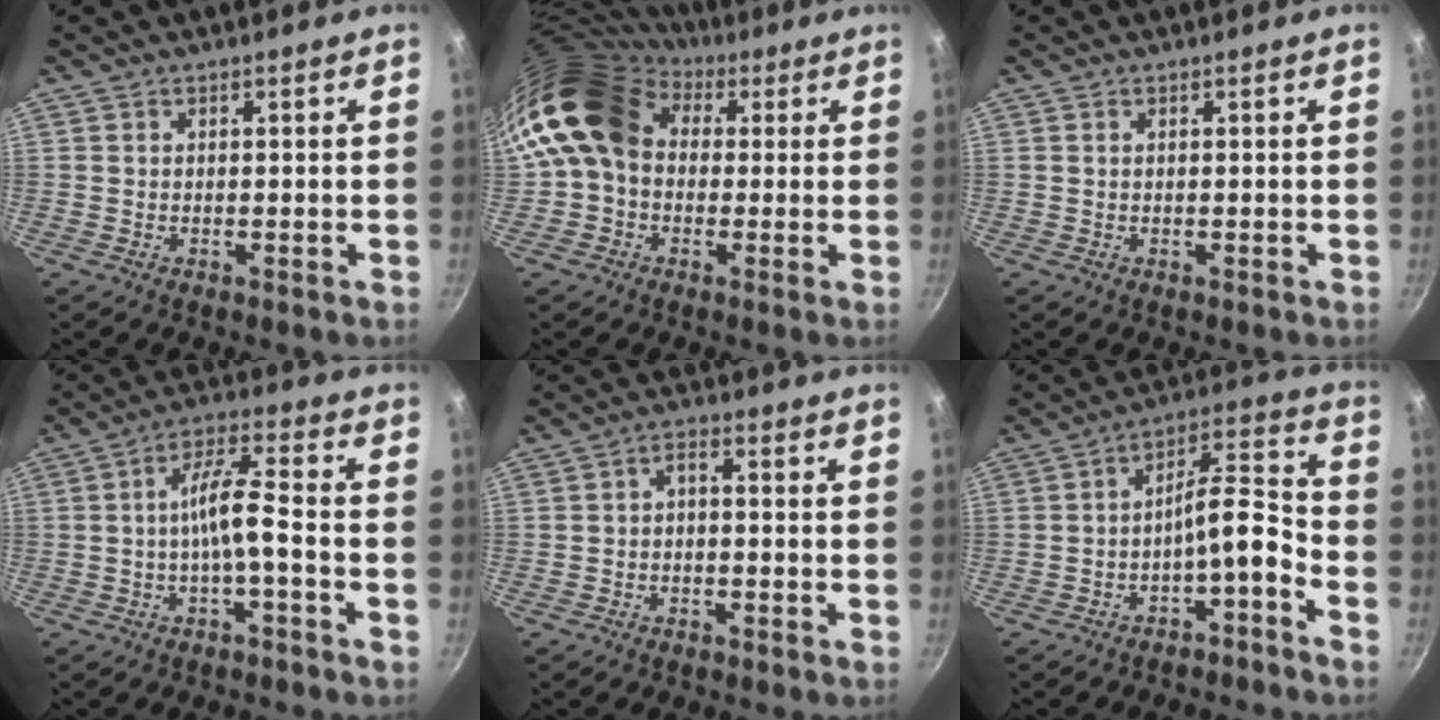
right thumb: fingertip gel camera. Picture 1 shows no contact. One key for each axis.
{"total": 13.9, "fx": 2.2, "fy": 11.0, "fz": 8.2, "tx": -0.129, "ty": 0.025, "tz": 0.019}
{"total": 0.0}
{"total": 7.3, "fx": -2.1, "fy": 1.2, "fz": 6.9, "tx": -0.140, "ty": 0.036, "tz": -0.038}
{"total": 2.5, "fx": -1.2, "fy": 1.2, "fz": 1.8, "tx": -0.033, "ty": 0.021, "tz": -0.021}
{"total": 9.3, "fx": -4.7, "fy": 2.7, "fz": 7.5, "tx": -0.123, "ty": 0.065, "tz": -0.069}